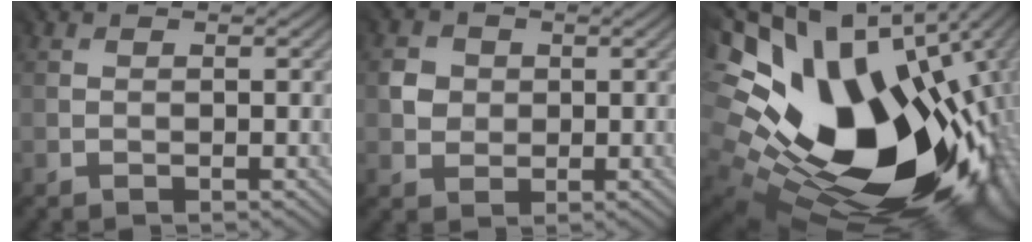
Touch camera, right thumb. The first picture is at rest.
{"total": 2.6, "force": [0.7, 2.3, -0.9], "torque": [0.013, -0.002, 0.010]}
{"total": 19.8, "force": [1.6, 13.4, 14.5], "torque": [-0.251, -0.076, 0.070]}